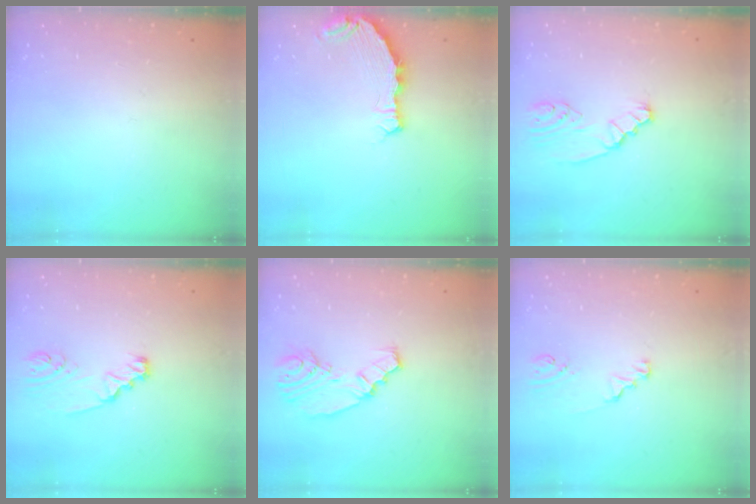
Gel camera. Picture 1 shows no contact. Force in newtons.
{"total": 7.3, "press": 5.2, "slide": 5.2}
{"total": 2.4, "press": 2.4, "slide": 0.3}
{"total": 3.1, "press": 3.1, "slide": 0.3}
{"total": 9.1, "press": 8.4, "slide": 3.6}
{"total": 1.7, "press": 1.7, "slide": 0.2}